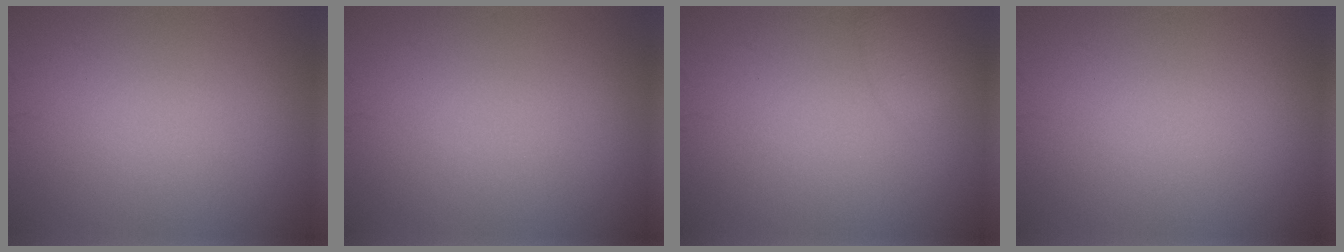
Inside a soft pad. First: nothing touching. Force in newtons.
{"total": 0.0}
{"total": 1.5, "press": 1.5, "slide": 0.0}
{"total": 0.0}